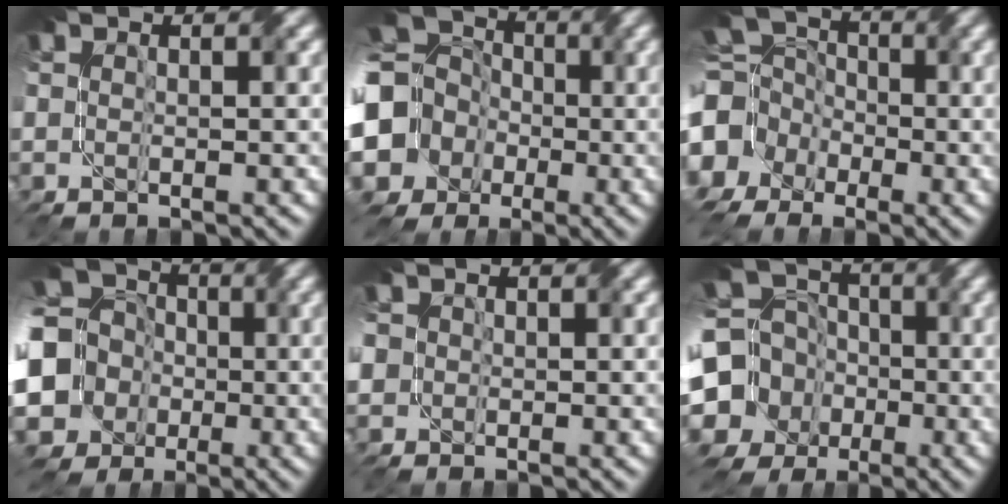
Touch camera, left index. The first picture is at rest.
{"total": 17.5, "force": [-1.4, 16.2, 6.4], "torque": [-0.185, -0.001, -0.070]}
{"total": 10.2, "force": [-2.6, 8.8, 4.4], "torque": [-0.127, -0.019, -0.059]}
{"total": 15.6, "force": [-0.9, 14.2, 6.3], "torque": [-0.180, 0.015, -0.053]}
{"total": 4.2, "force": [-0.1, 3.6, 2.1], "torque": [-0.062, 0.010, 0.001]}
{"total": 14.2, "force": [-3.0, 13.0, 4.9], "torque": [-0.155, -0.015, -0.083]}